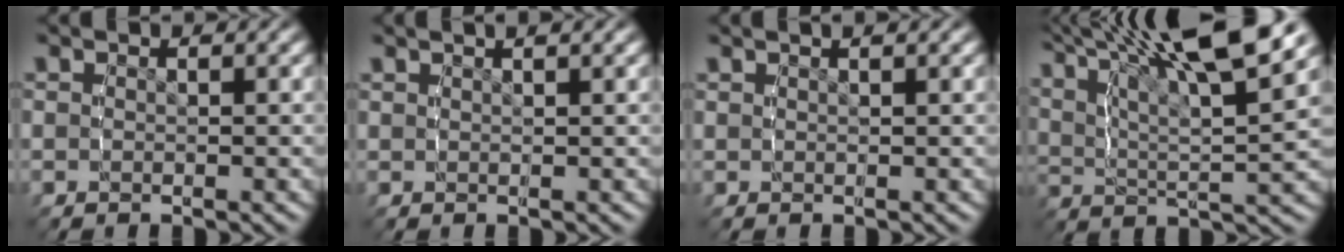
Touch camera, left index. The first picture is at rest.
{"total": 1.6, "force": [1.3, -0.3, 0.9], "torque": [-0.005, 0.005, 0.026]}
{"total": 1.1, "force": [0.9, -0.4, 0.5], "torque": [-0.001, 0.003, 0.019]}
{"total": 10.9, "force": [6.4, 3.9, 7.9], "torque": [-0.122, 0.013, 0.097]}